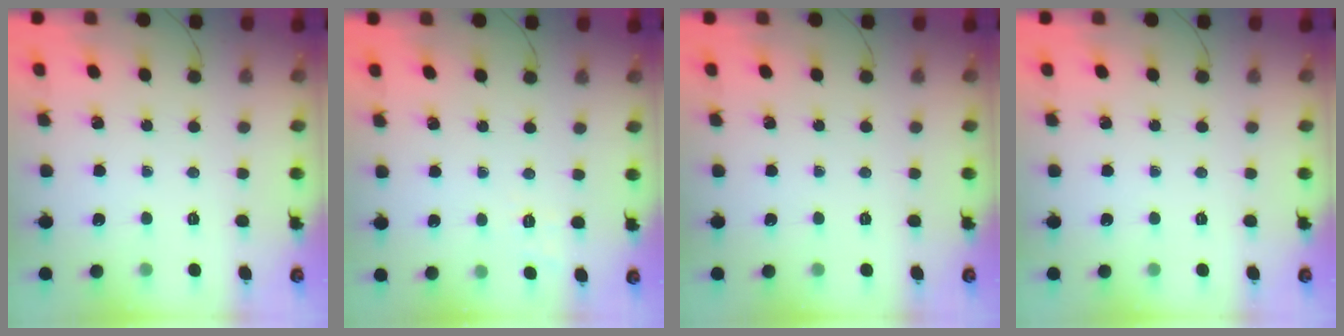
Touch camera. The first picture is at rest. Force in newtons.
{"total": 2.1, "press": 1.2, "slide": 1.8}
{"total": 0.0}
{"total": 0.0}